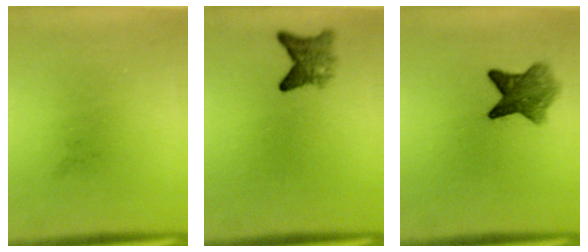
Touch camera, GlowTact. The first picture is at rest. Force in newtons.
{"total": 3.1}
{"total": 5.7}